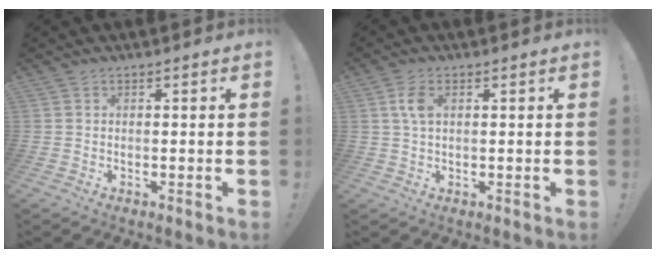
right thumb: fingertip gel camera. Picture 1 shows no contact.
{"total": 4.4, "force": [1.2, 2.2, 3.6], "torque": [-0.060, 0.002, 0.019]}